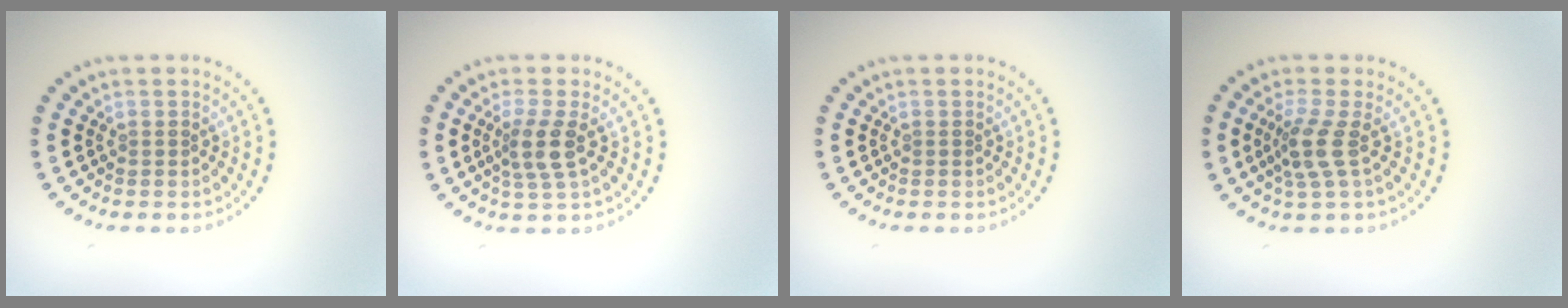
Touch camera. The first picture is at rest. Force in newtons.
{"total": 2.7, "press": 2.2, "slide": 1.6}
{"total": 0.0}
{"total": 2.7, "press": 2.1, "slide": 1.7}